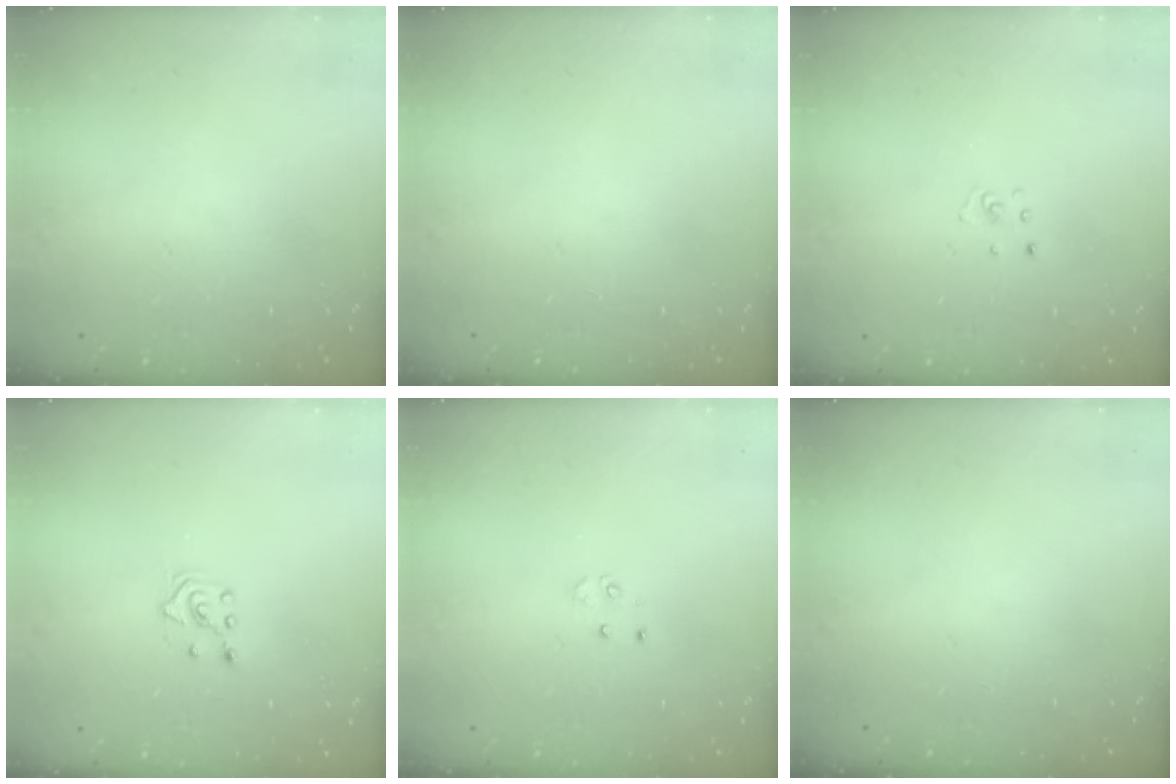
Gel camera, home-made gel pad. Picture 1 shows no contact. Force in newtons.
{"total": 0.0}
{"total": 2.6, "press": 2.6, "slide": 0.3}
{"total": 3.3, "press": 3.2, "slide": 0.8}
{"total": 3.1, "press": 3.1, "slide": 0.6}
{"total": 0.0}